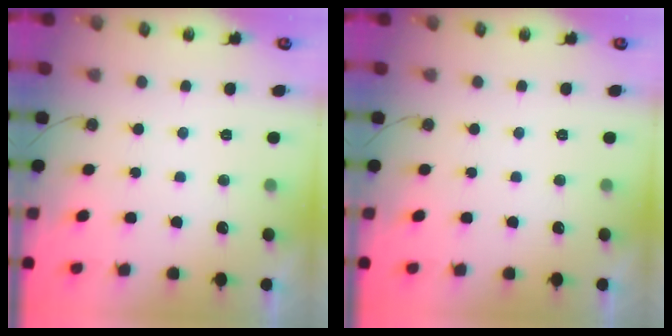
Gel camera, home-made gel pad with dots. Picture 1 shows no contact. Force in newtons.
{"total": 0.0}